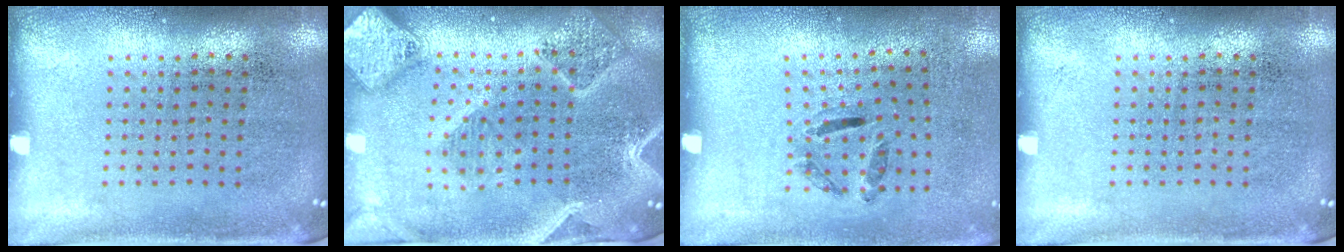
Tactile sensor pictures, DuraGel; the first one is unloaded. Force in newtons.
{"total": 2.9, "press": 2.6, "slide": 1.4}
{"total": 1.3, "press": 0.6, "slide": 1.1}
{"total": 0.0}